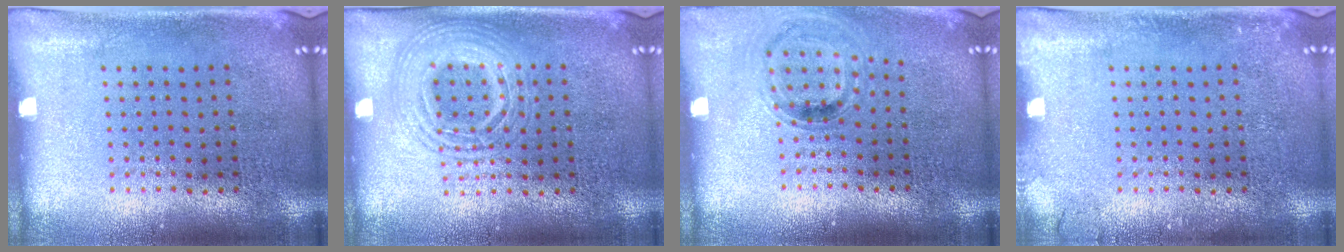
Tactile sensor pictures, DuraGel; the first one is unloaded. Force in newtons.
{"total": 2.9, "press": 2.9, "slide": 0.3}
{"total": 0.8, "press": 0.8, "slide": 0.1}
{"total": 1.0, "press": 1.0, "slide": 0.1}